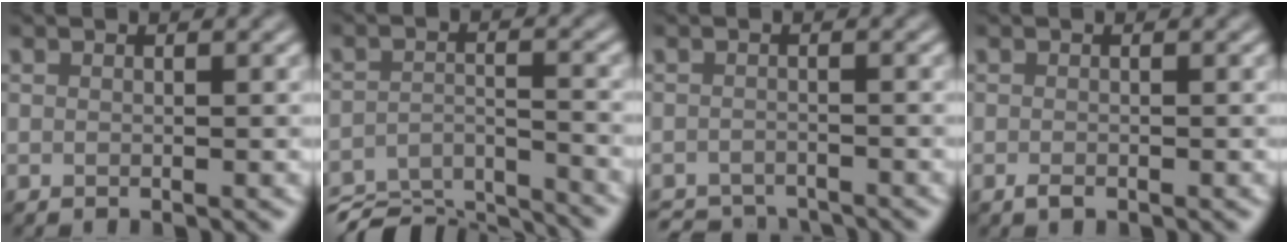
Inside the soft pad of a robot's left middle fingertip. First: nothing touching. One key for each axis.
{"total": 9.1, "fx": -8.6, "fy": 2.0, "fz": 2.3, "tx": -0.039, "ty": -0.011, "tz": -0.140}
{"total": 3.5, "fx": -3.4, "fy": 0.7, "fz": 0.4, "tx": -0.005, "ty": -0.006, "tz": -0.056}
{"total": 0.8, "fx": -0.4, "fy": 0.3, "fz": 0.5, "tx": -0.010, "ty": -0.001, "tz": -0.007}